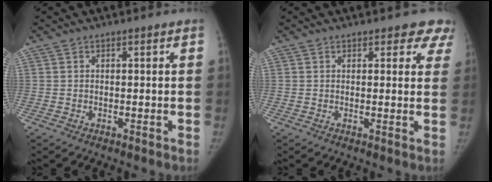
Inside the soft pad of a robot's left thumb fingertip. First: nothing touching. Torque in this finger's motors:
{"motor_torque": [0.37, 0.06, 0.46, -0.10, 0.06]}